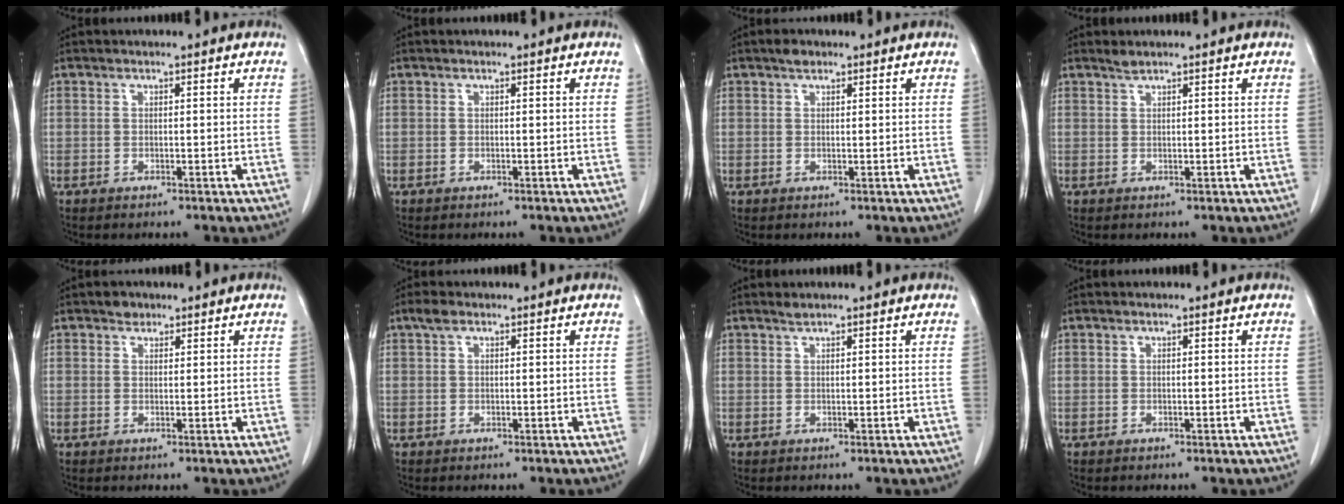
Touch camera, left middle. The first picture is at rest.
{"total": 0.0}
{"total": 1.3, "force": [0.9, 0.7, 0.6], "torque": [-0.012, 0.006, 0.014]}
{"total": 0.9, "force": [0.8, 0.0, 0.3], "torque": [-0.009, 0.002, 0.019]}
{"total": 1.4, "force": [1.0, 1.0, 0.3], "torque": [-0.003, 0.001, 0.014]}
{"total": 1.5, "force": [0.9, 0.7, 1.0], "torque": [-0.023, 0.015, 0.018]}
{"total": 0.6, "force": [0.6, 0.0, 0.1], "torque": [-0.008, 0.002, 0.013]}
{"total": 0.0}